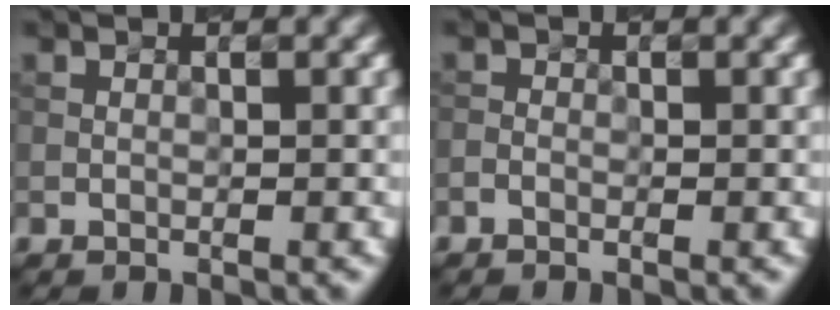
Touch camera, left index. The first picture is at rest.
{"total": 0.6, "force": [-0.5, 0.3, 0.2], "torque": [-0.002, 0.000, -0.013]}